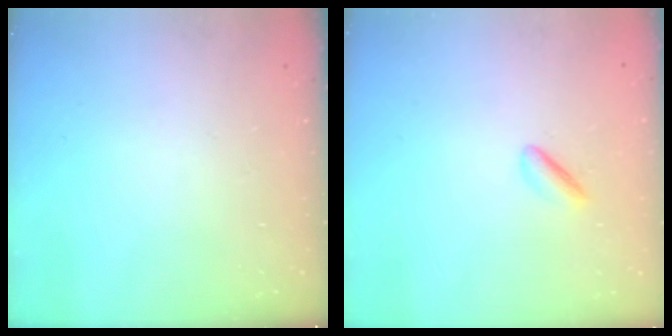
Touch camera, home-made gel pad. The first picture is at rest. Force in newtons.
{"total": 1.8, "press": 1.7, "slide": 0.6}